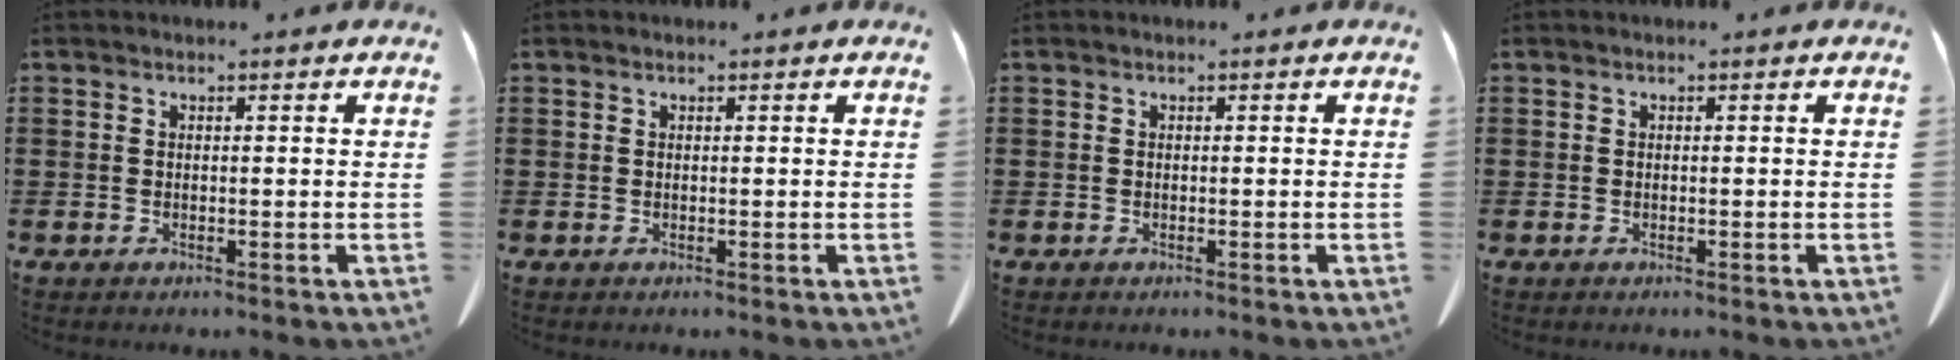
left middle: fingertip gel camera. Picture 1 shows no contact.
{"total": 0.0}
{"total": 0.0}
{"total": 0.0}